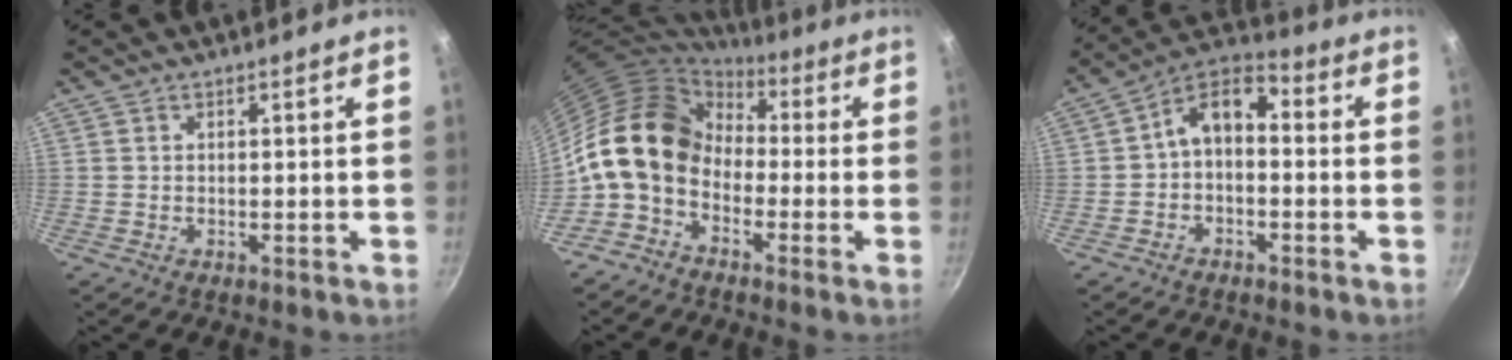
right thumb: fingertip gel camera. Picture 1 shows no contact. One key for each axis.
{"total": 14.6, "fx": -1.4, "fy": 10.8, "fz": 9.7, "tx": -0.164, "ty": 0.041, "tz": -0.051}
{"total": 8.2, "fx": -0.8, "fy": 5.1, "fz": 6.3, "tx": -0.096, "ty": 0.045, "tz": -0.028}